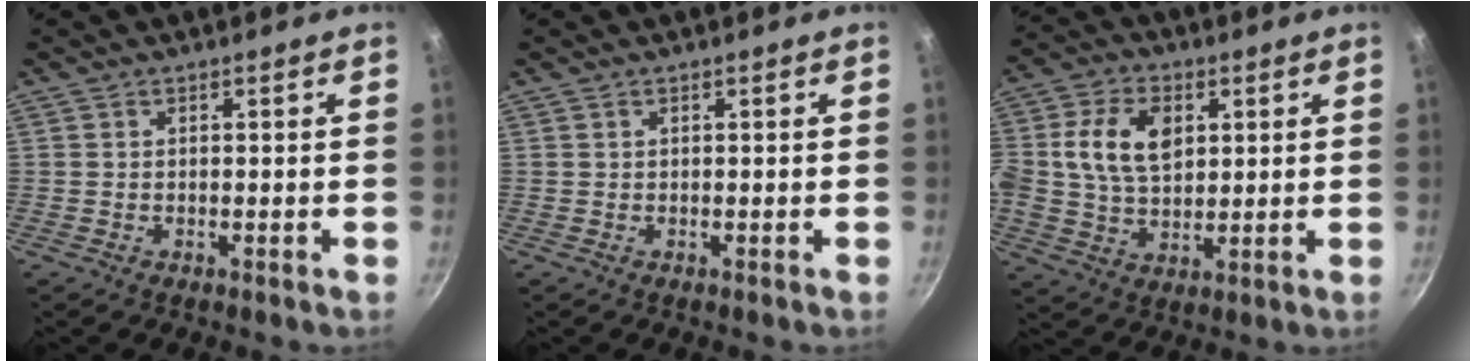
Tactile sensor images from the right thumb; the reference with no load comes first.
{"total": 0.0}
{"total": 12.4, "force": [2.7, 8.4, 8.6], "torque": [-0.147, 0.006, 0.043]}